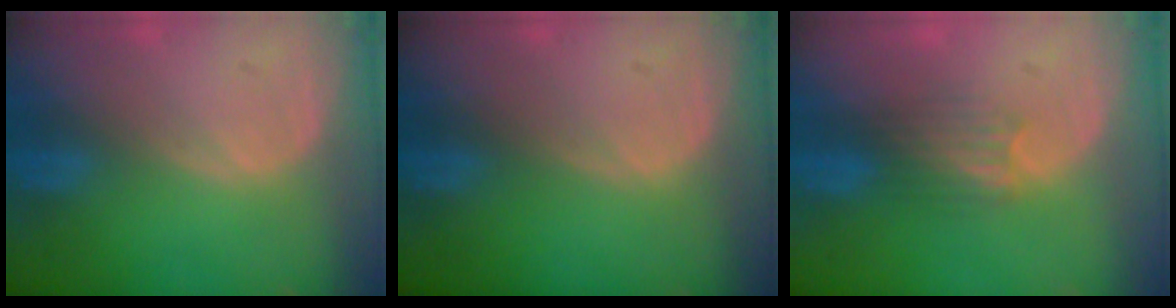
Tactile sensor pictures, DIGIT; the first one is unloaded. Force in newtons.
{"total": 0.0}
{"total": 3.2, "press": 3.0, "slide": 1.2}